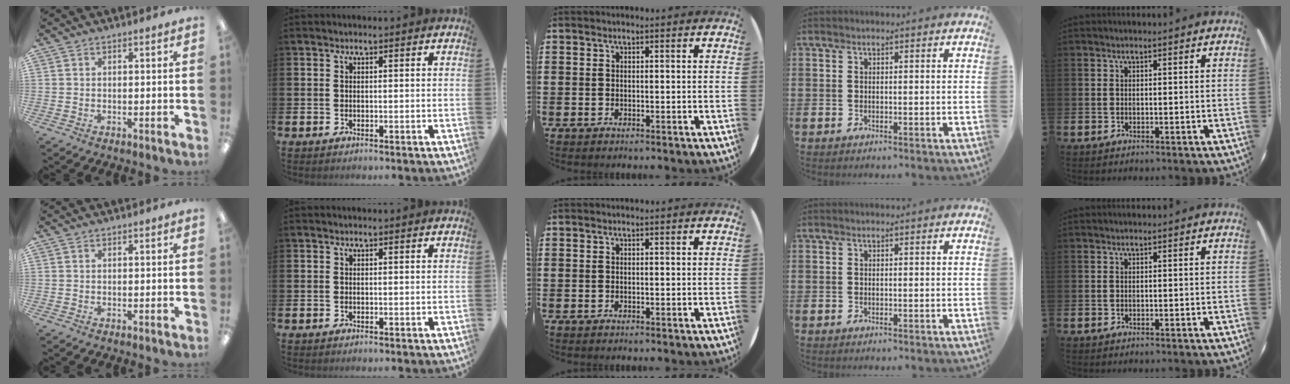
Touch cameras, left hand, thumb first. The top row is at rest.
{}